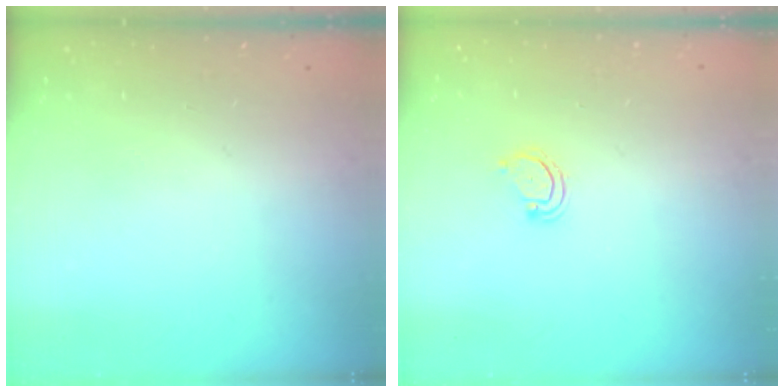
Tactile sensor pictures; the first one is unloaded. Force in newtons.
{"total": 2.5, "press": 2.5, "slide": 0.2}